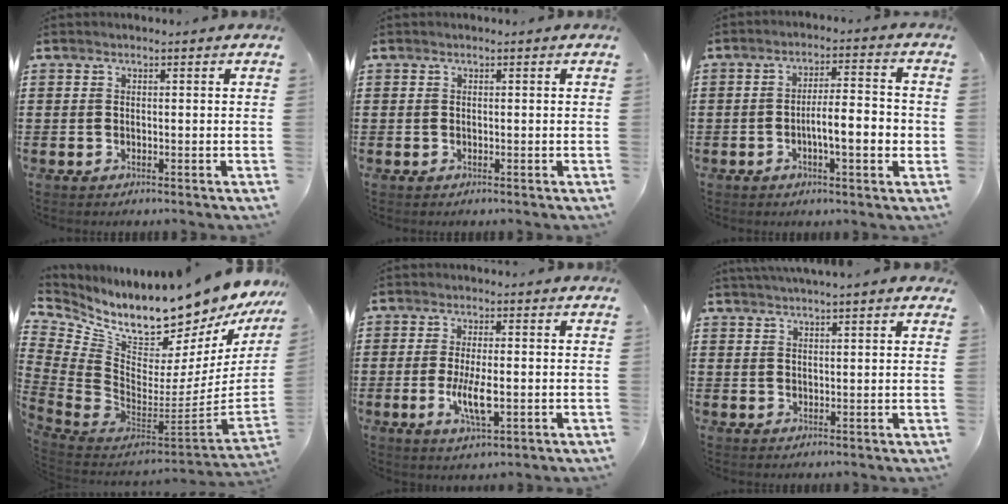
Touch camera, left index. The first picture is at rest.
{"total": 0.0}
{"total": 6.4, "force": [-1.6, 1.5, 6.0], "torque": [-0.097, 0.001, -0.033]}
{"total": 12.0, "force": [11.4, 1.9, 3.1], "torque": [-0.085, -0.123, 0.190]}
{"total": 6.5, "force": [-1.3, 1.9, 6.0], "torque": [-0.129, -0.012, -0.028]}
{"total": 2.1, "force": [2.0, -0.1, 0.6], "torque": [-0.017, -0.001, 0.038]}